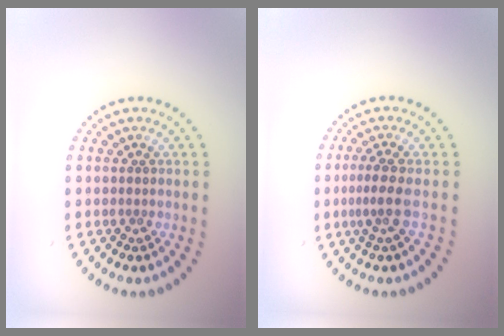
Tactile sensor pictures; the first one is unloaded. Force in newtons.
{"total": 2.3, "press": 1.5, "slide": 1.8}